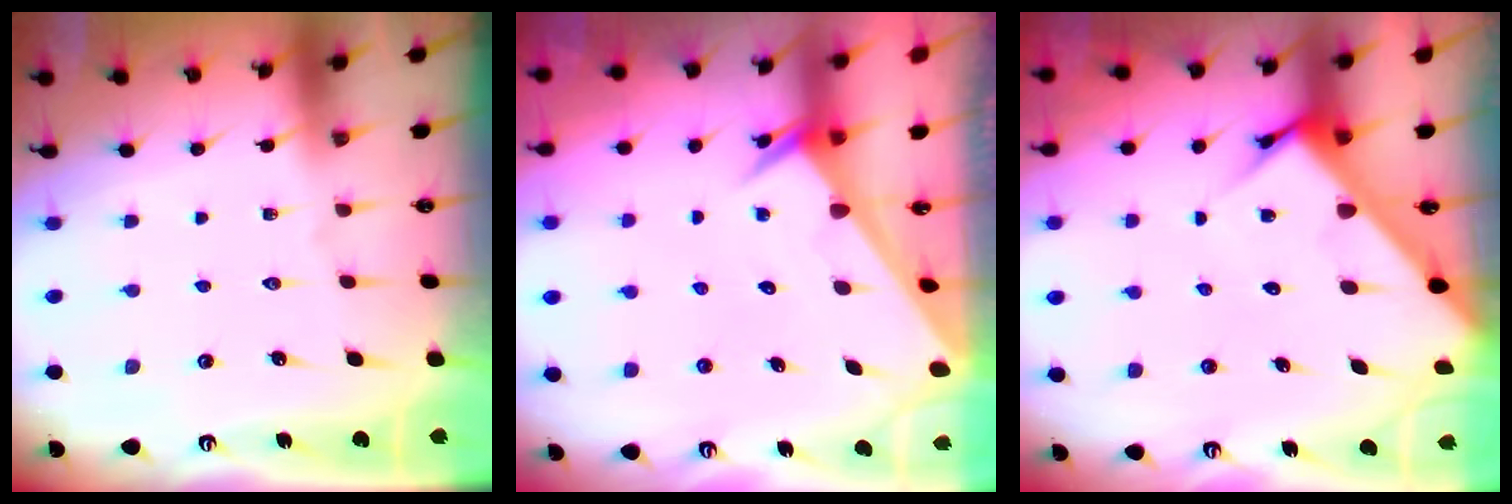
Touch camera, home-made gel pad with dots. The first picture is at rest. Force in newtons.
{"total": 2.3, "press": 2.3, "slide": 0.0}
{"total": 5.5, "press": 5.5, "slide": 0.5}